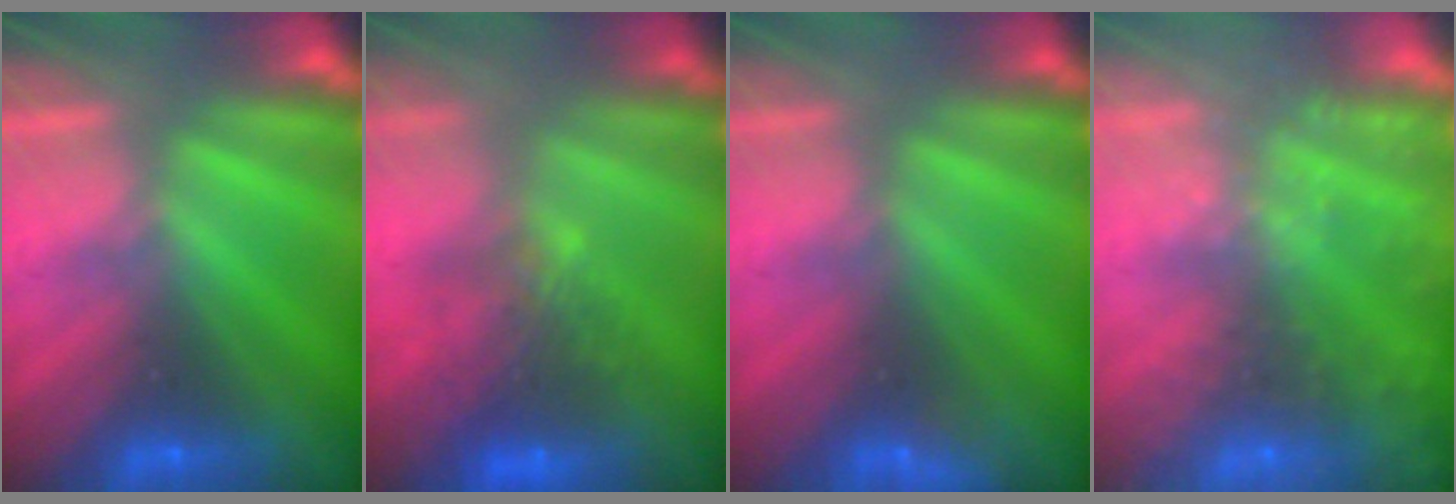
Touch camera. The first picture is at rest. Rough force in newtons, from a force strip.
{"total": 7.9}
{"total": 2.9}
{"total": 7.8}